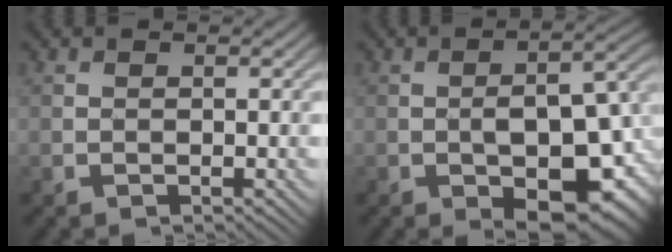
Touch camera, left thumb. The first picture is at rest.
{"total": 13.4, "force": [-4.0, 6.5, 11.1], "torque": [-0.152, -0.026, -0.048]}